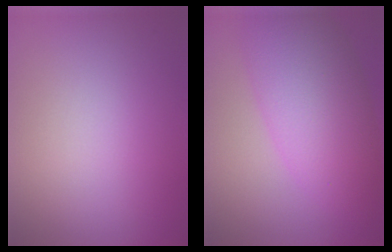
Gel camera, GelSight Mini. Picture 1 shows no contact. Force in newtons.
{"total": 7.1, "press": 7.1, "slide": 0.1}